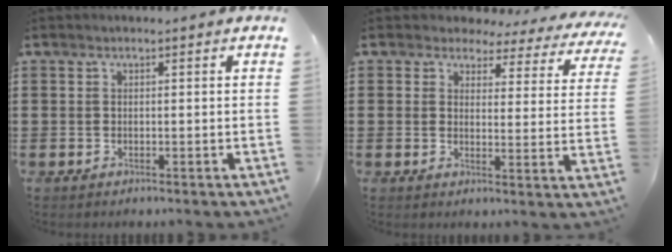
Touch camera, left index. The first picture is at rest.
{"total": 3.2, "force": [2.8, 1.5, 0.5], "torque": [-0.023, -0.021, 0.041]}